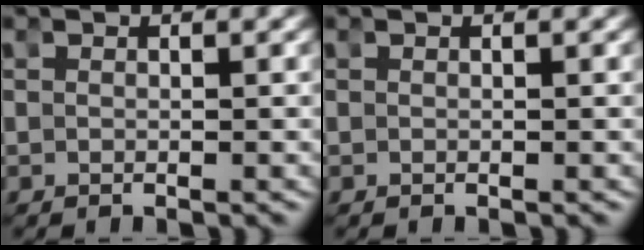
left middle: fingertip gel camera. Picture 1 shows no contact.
{"total": 0.0}